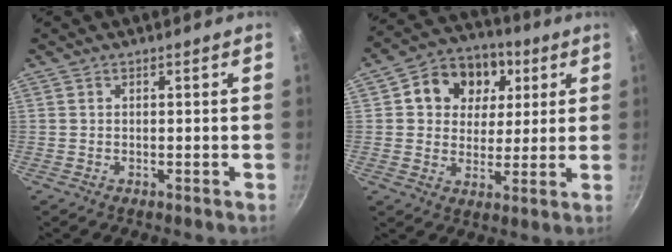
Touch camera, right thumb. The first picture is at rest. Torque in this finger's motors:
{"motor_torque": [-0.82, 0.93, 0.44, -0.40, 0.06]}